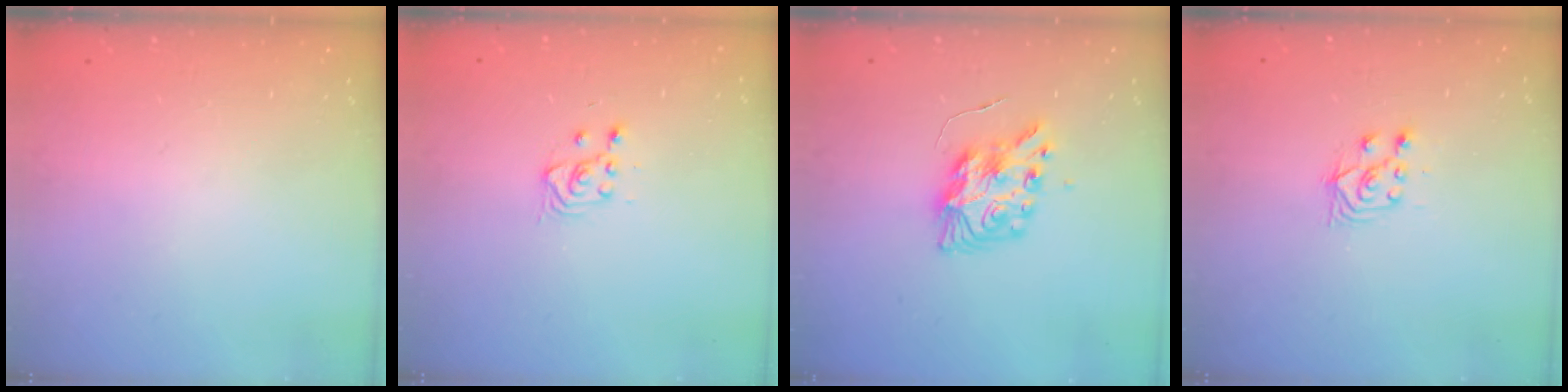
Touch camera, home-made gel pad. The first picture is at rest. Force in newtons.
{"total": 3.3, "press": 3.1, "slide": 1.1}
{"total": 9.8, "press": 9.8, "slide": 0.9}
{"total": 4.4, "press": 4.2, "slide": 1.0}